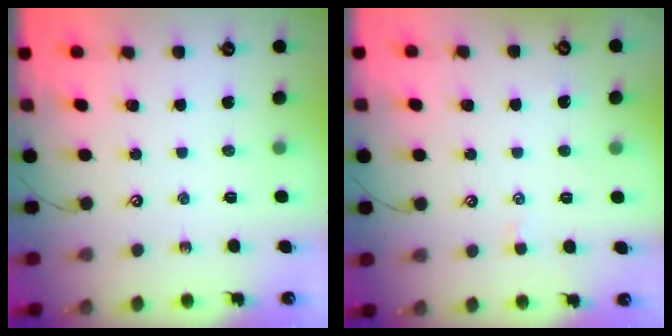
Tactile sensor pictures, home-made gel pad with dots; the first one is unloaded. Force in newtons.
{"total": 2.7, "press": 2.6, "slide": 0.3}